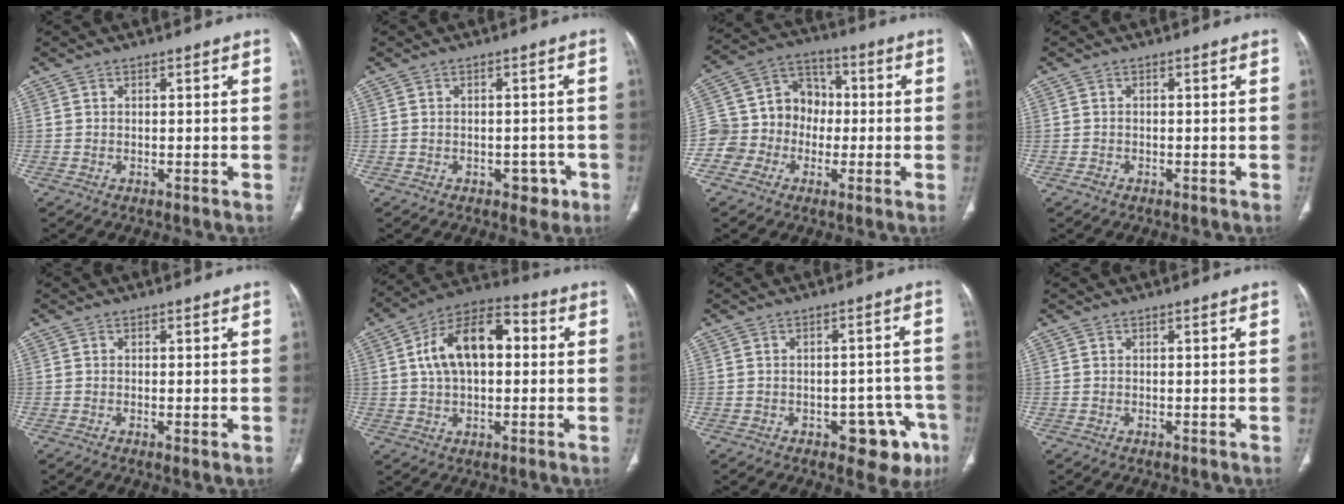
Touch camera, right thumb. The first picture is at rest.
{"total": 3.2, "force": [-1.5, 2.3, 1.6], "torque": [-0.002, 0.010, -0.015]}
{"total": 12.5, "force": [-2.5, 11.5, 4.3], "torque": [-0.046, 0.053, -0.048]}
{"total": 0.9, "force": [-0.5, 0.7, 0.3], "torque": [-0.008, 0.003, -0.012]}
{"total": 1.2, "force": [-0.3, 0.2, 1.1], "torque": [-0.027, -0.006, -0.005]}
{"total": 15.2, "force": [2.4, 8.8, 12.1], "torque": [-0.197, 0.032, 0.032]}
{"total": 9.2, "force": [-4.5, 4.9, 6.3], "torque": [-0.040, 0.028, -0.050]}
{"total": 0.0}